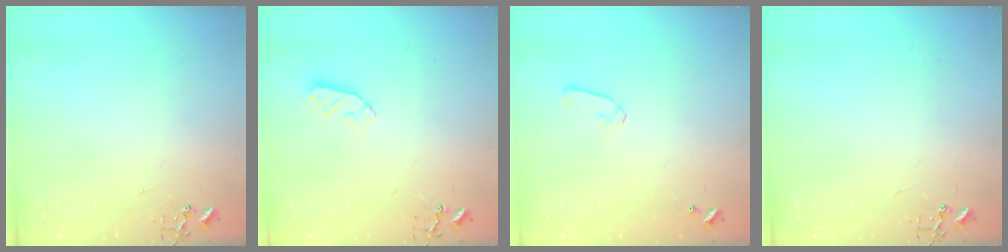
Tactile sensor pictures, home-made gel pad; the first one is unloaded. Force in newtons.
{"total": 5.5, "press": 5.4, "slide": 0.8}
{"total": 6.8, "press": 6.7, "slide": 1.0}
{"total": 0.0}